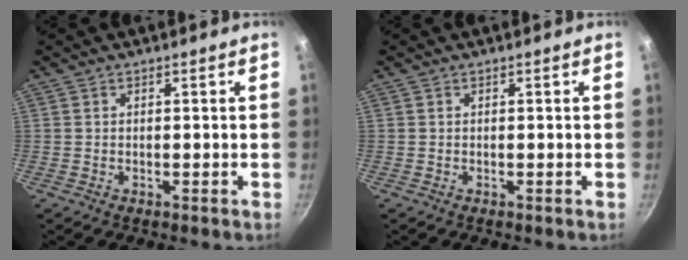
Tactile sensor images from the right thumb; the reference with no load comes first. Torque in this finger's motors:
{"motor_torque": [-0.01, -0.01, 0.04, -0.01, 0.01]}